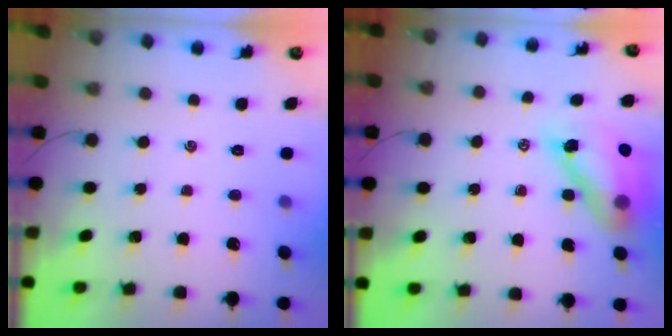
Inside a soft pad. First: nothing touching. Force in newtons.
{"total": 12.5, "press": 12.1, "slide": 3.2}